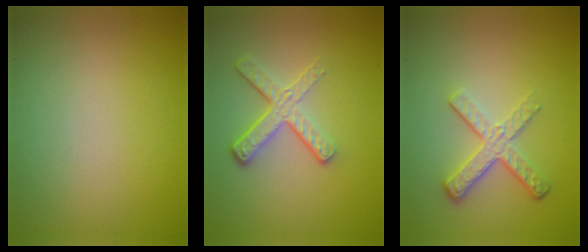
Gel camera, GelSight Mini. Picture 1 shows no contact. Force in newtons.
{"total": 4.1, "press": 2.7, "slide": 3.2}
{"total": 3.5, "press": 2.6, "slide": 2.4}